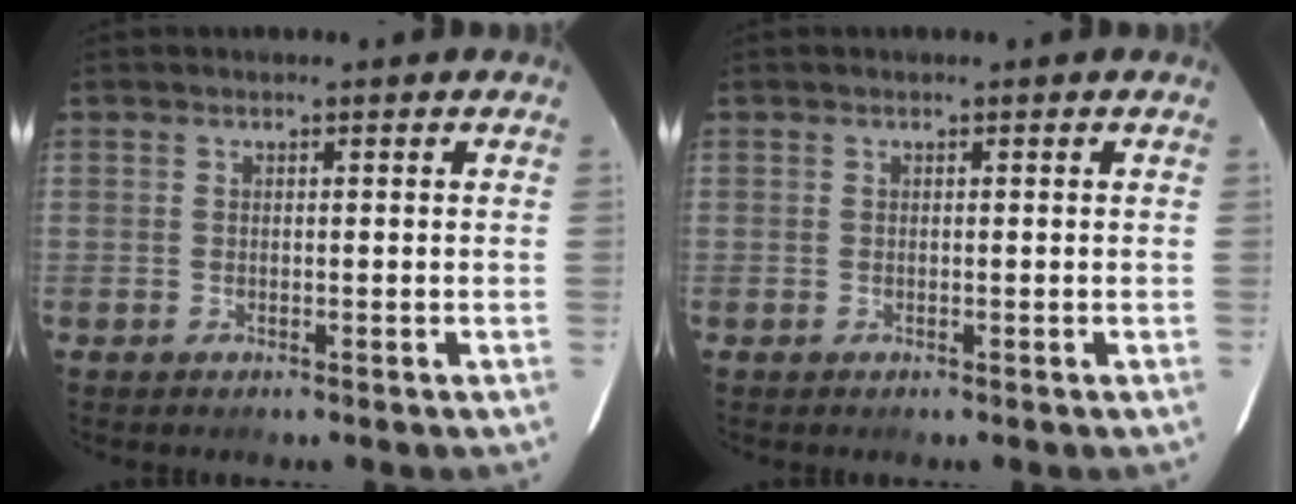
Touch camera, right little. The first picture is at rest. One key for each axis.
{"total": 0.0}